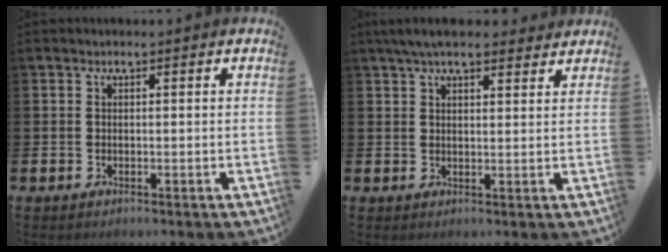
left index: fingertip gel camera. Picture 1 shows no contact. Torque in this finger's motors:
{"motor_torque": [1.02, -1.12, 0.69, 0.21]}